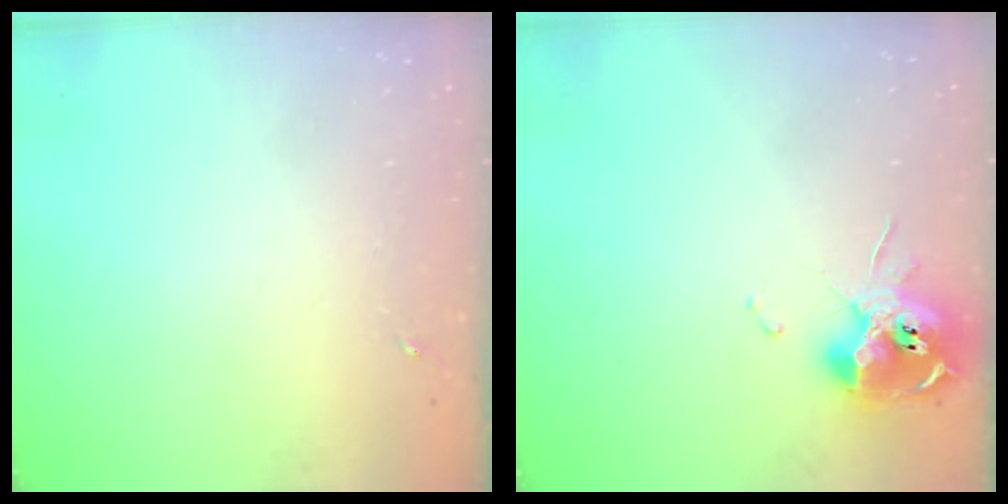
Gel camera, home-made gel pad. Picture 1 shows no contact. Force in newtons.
{"total": 11.5, "press": 11.4, "slide": 1.8}